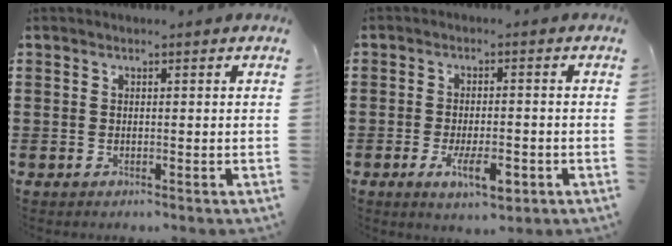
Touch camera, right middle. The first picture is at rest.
{"total": 5.5, "force": [-2.4, 2.2, 4.5], "torque": [-0.075, -0.003, -0.046]}